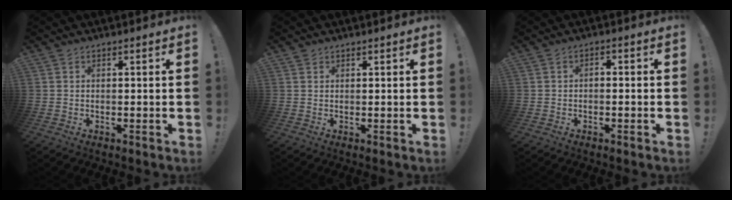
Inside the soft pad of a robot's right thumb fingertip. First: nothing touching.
{"total": 0.6, "force": [0.5, 0.4, 0.0], "torque": [0.000, -0.001, 0.010]}
{"total": 1.5, "force": [-1.0, 0.3, 1.1], "torque": [-0.016, 0.003, -0.017]}